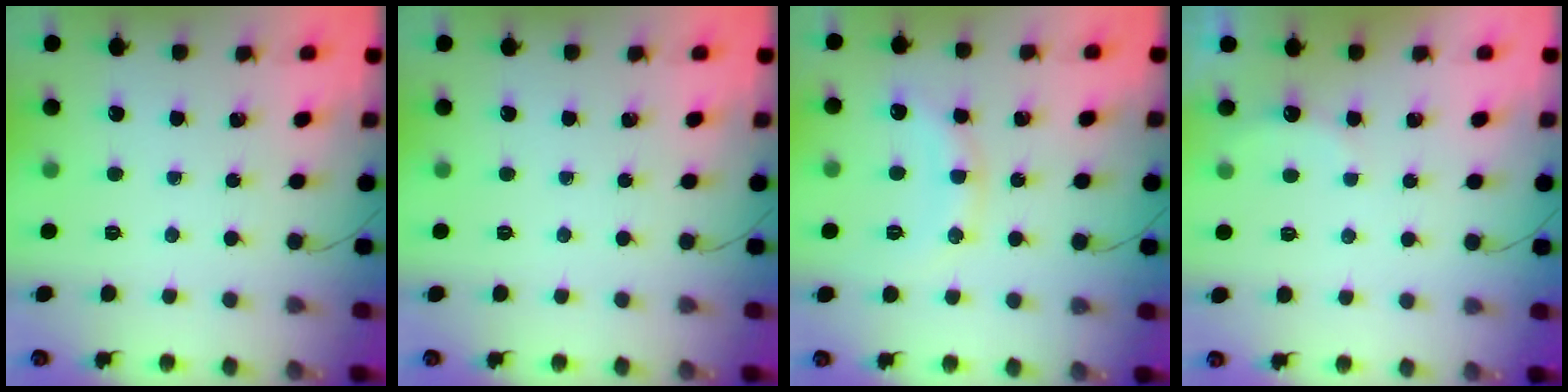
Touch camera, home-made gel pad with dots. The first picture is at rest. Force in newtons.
{"total": 0.0}
{"total": 10.2, "press": 10.2, "slide": 0.6}
{"total": 4.4, "press": 4.3, "slide": 1.0}